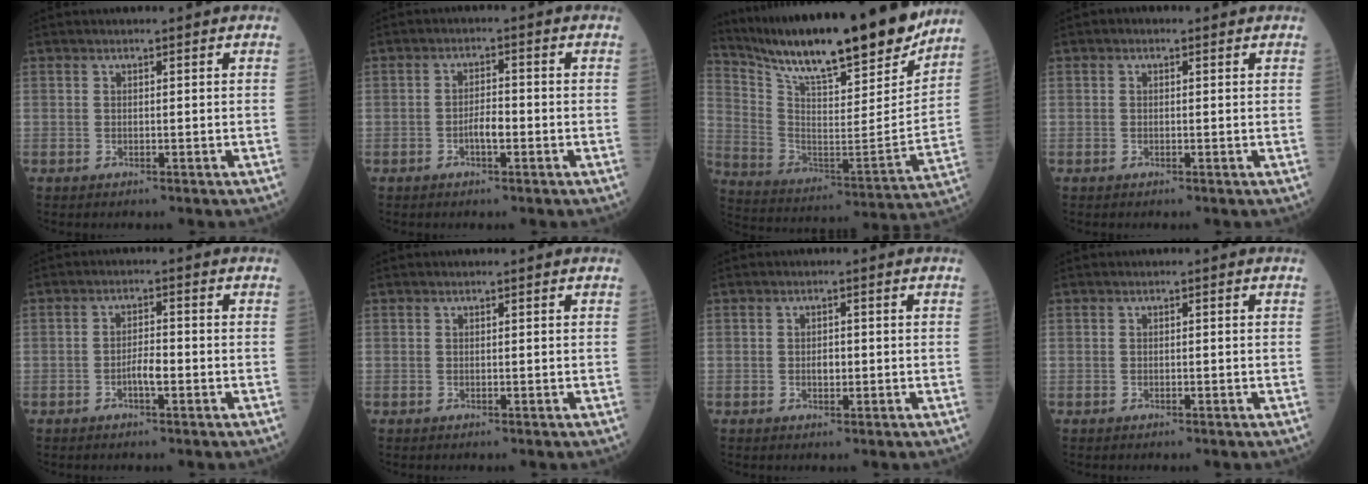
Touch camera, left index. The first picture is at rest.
{"total": 2.6, "force": [-1.2, 0.7, 2.2], "torque": [-0.037, 0.001, -0.024]}
{"total": 25.8, "force": [21.8, 3.4, 13.5], "torque": [-0.243, -0.040, 0.336]}
{"total": 0.7, "force": [0.3, 0.6, 0.3], "torque": [-0.005, 0.001, -0.002]}
{"total": 2.6, "force": [-1.3, 0.5, 2.2], "torque": [-0.036, 0.000, -0.026]}
{"total": 0.0}
{"total": 1.3, "force": [-0.3, 0.8, 1.0], "torque": [-0.017, -0.002, -0.006]}
{"total": 0.0}